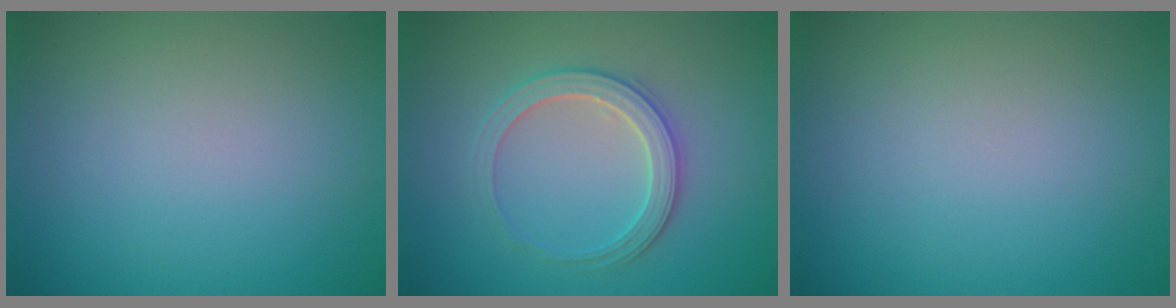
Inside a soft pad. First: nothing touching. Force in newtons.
{"total": 2.9, "press": 2.9, "slide": 0.3}
{"total": 0.0}